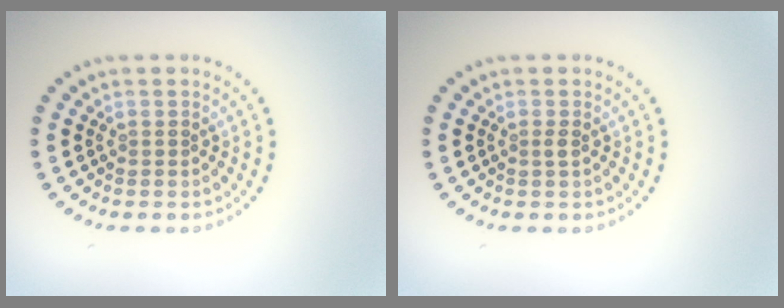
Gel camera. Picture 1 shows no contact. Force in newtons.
{"total": 0.6, "press": 0.4, "slide": 0.4}